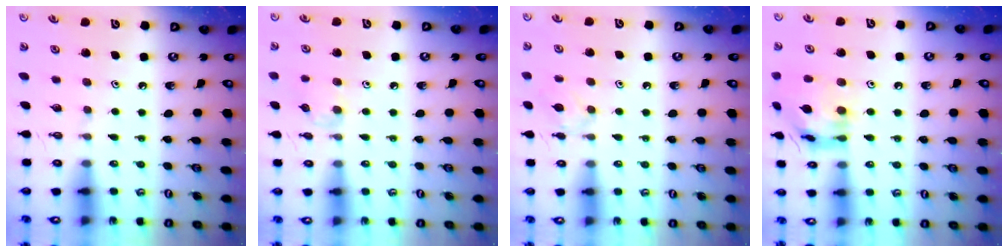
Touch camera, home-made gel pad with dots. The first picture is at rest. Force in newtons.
{"total": 6.3, "press": 6.2, "slide": 0.7}
{"total": 5.6, "press": 5.6, "slide": 0.9}
{"total": 14.5, "press": 14.5, "slide": 1.3}